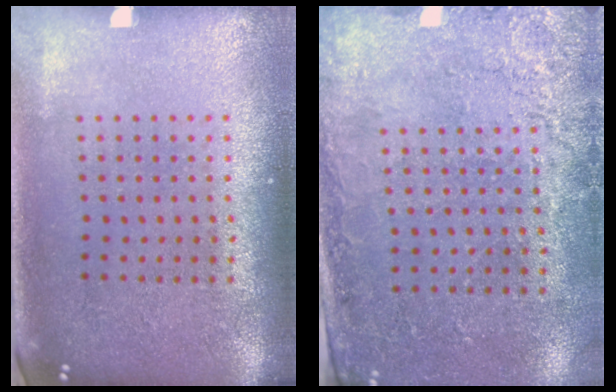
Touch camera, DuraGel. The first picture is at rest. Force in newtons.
{"total": 2.5, "press": 2.1, "slide": 1.3}